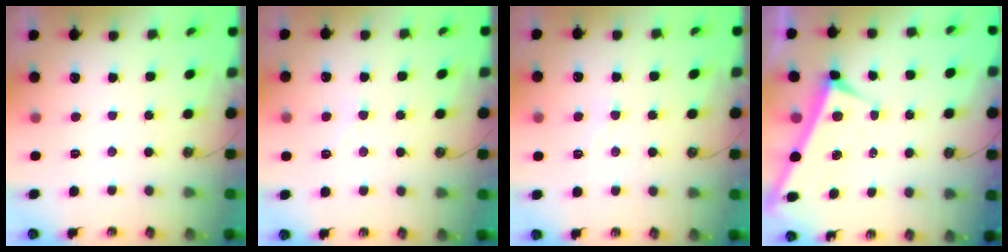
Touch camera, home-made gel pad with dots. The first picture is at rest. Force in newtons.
{"total": 2.8, "press": 2.8, "slide": 0.4}
{"total": 2.8, "press": 2.8, "slide": 0.4}
{"total": 3.3, "press": 3.3, "slide": 0.5}